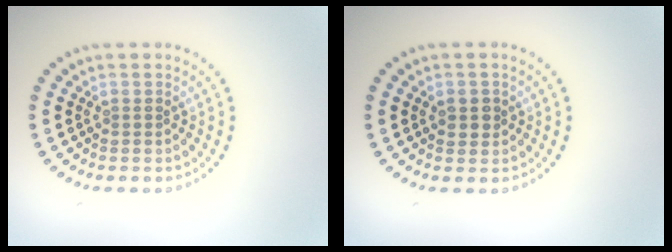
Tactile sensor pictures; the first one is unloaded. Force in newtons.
{"total": 1.6, "press": 1.6, "slide": 0.3}